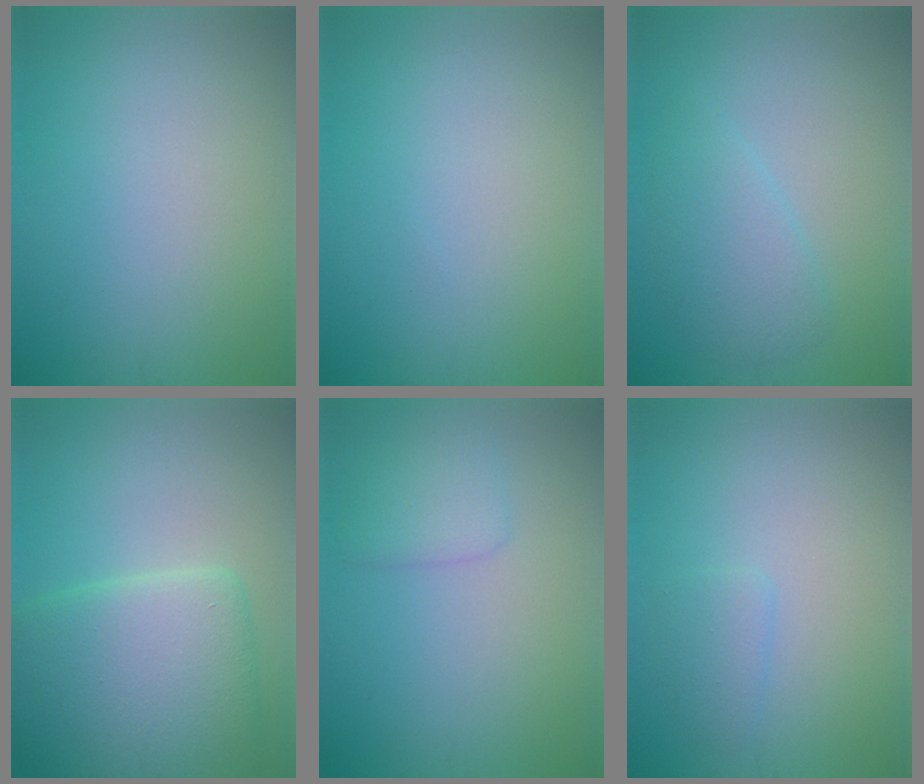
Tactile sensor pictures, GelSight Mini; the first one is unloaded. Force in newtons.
{"total": 0.0}
{"total": 2.9, "press": 2.9, "slide": 0.2}
{"total": 8.8, "press": 8.7, "slide": 1.0}
{"total": 1.8, "press": 1.8, "slide": 0.1}
{"total": 1.3, "press": 1.3, "slide": 0.1}